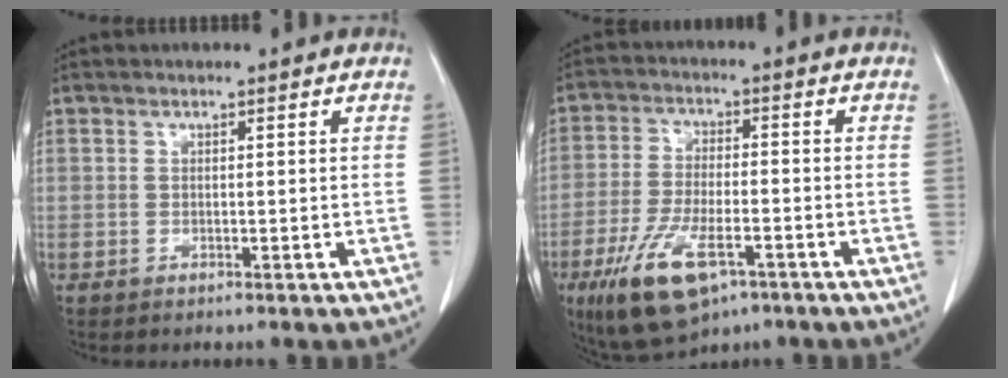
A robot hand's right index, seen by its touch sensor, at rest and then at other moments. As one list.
[{"total": 12.0, "force": [-6.4, 4.4, 9.2], "torque": [-0.186, -0.015, -0.105]}]